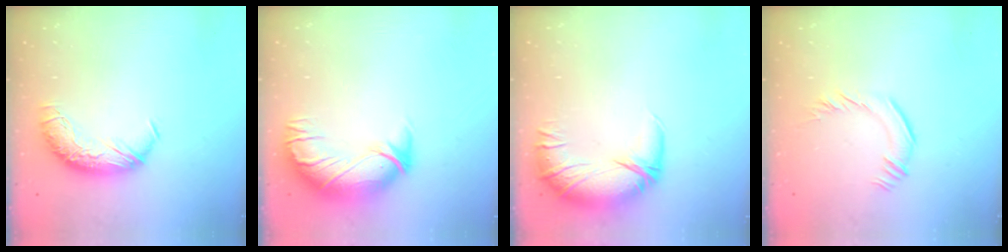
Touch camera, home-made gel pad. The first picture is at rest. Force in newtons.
{"total": 2.9, "press": 0.4, "slide": 2.9}
{"total": 3.1, "press": 2.0, "slide": 2.4}
{"total": 1.7, "press": 1.4, "slide": 0.8}